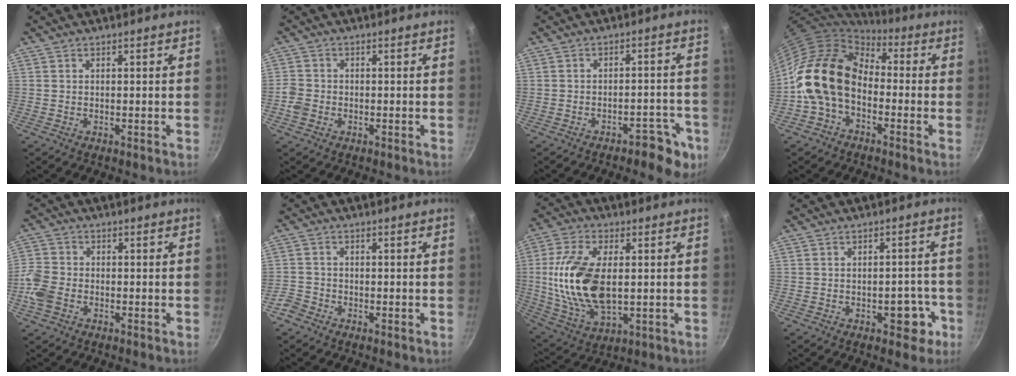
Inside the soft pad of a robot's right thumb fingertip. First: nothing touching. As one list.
[{"total": 3.4, "force": [-1.3, 2.7, 1.5], "torque": [-0.028, 0.015, -0.028]}, {"total": 7.4, "force": [-4.2, 3.4, 5.1], "torque": [-0.036, 0.037, -0.043]}, {"total": 14.8, "force": [-1.7, 10.7, 10.1], "torque": [-0.158, 0.040, -0.046]}, {"total": 7.1, "force": [-2.5, 5.2, 4.2], "torque": [-0.094, 0.016, -0.064]}, {"total": 3.0, "force": [-2.2, 2.0, 0.6], "torque": [-0.009, 0.020, -0.044]}, {"total": 17.8, "force": [0.8, 9.7, 14.9], "torque": [-0.287, 0.001, 0.021]}, {"total": 5.3, "force": [-2.2, 3.0, 3.8], "torque": [-0.023, 0.018, -0.024]}]